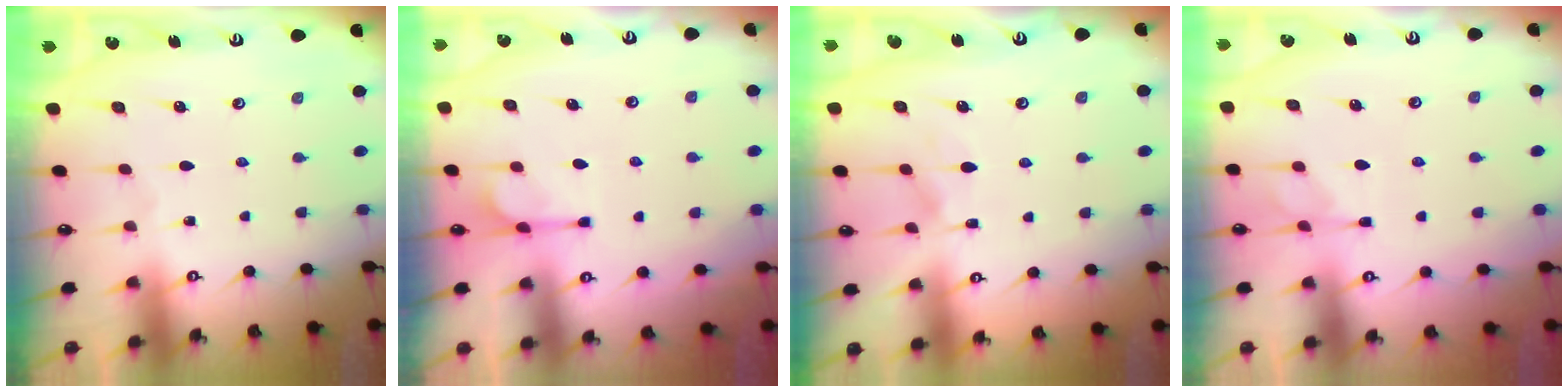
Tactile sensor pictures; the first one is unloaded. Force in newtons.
{"total": 5.6, "press": 5.4, "slide": 1.6}
{"total": 5.1, "press": 5.1, "slide": 0.5}
{"total": 1.4, "press": 0.9, "slide": 1.0}